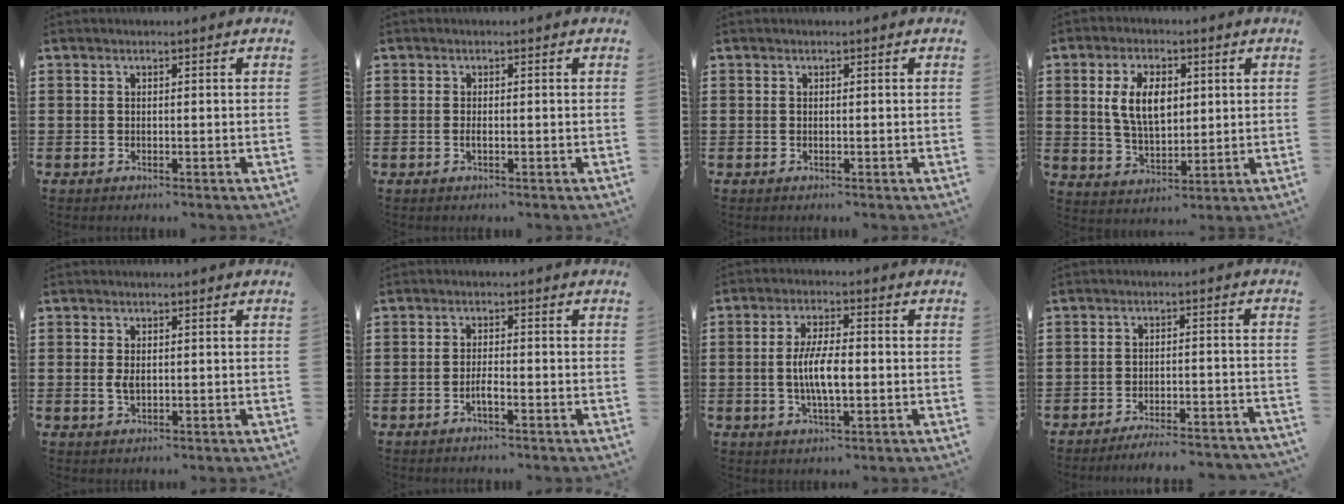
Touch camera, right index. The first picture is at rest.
{"total": 0.7, "force": [-0.2, 0.1, 0.7], "torque": [-0.013, -0.005, -0.003]}
{"total": 0.0}
{"total": 7.9, "force": [1.6, 4.4, 6.3], "torque": [-0.139, 0.006, 0.022]}
{"total": 2.2, "force": [0.1, 1.2, 1.9], "torque": [-0.039, 0.005, 0.002]}
{"total": 2.1, "force": [-1.1, 0.3, 1.7], "torque": [-0.032, -0.001, -0.020]}
{"total": 6.7, "force": [-0.6, 2.1, 6.3], "torque": [-0.132, -0.003, -0.018]}
{"total": 4.1, "force": [-3.9, -0.2, 1.3], "torque": [-0.024, -0.004, -0.078]}